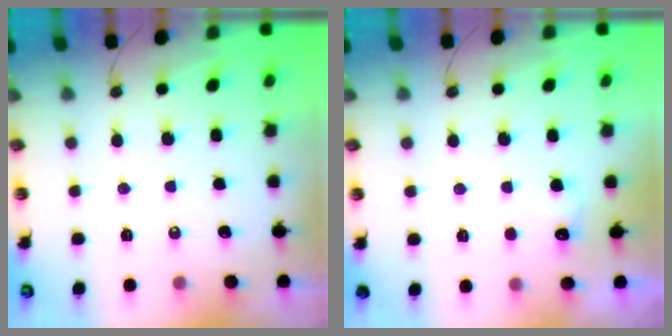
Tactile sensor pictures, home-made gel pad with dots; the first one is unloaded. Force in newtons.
{"total": 5.2, "press": 5.0, "slide": 1.2}